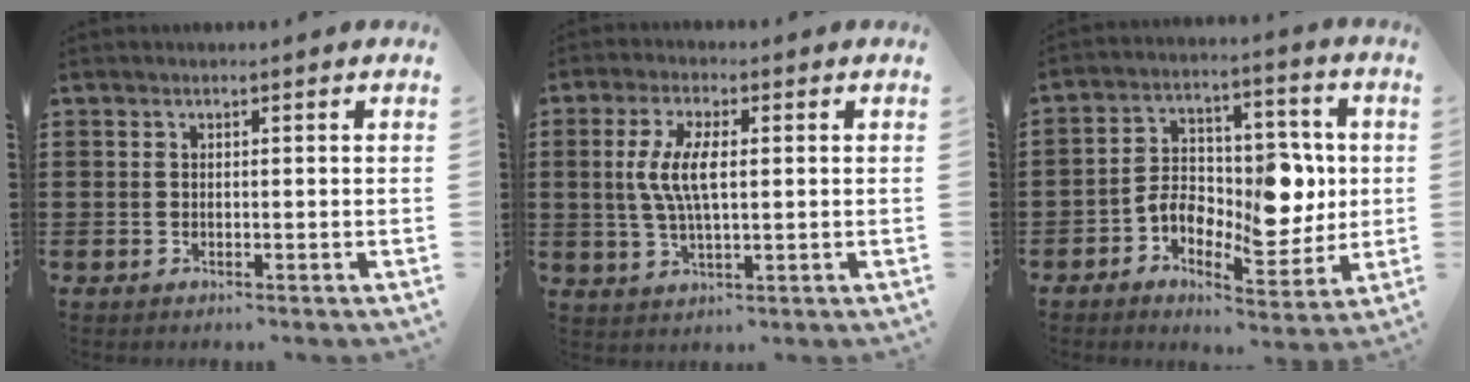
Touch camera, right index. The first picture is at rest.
{"total": 6.8, "force": [0.7, 2.4, 6.4], "torque": [-0.145, 0.001, 0.004]}
{"total": 10.3, "force": [-1.0, 6.8, 7.6], "torque": [-0.120, 0.009, -0.018]}